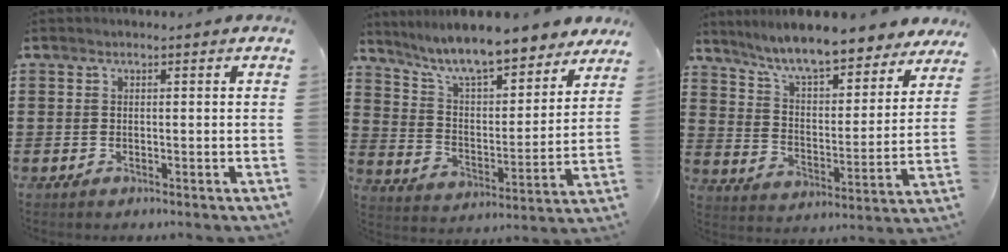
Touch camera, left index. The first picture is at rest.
{"total": 10.0, "force": [8.9, 1.1, 4.5], "torque": [-0.121, -0.050, 0.153]}
{"total": 9.1, "force": [8.2, 0.4, 4.0], "torque": [-0.108, -0.047, 0.141]}